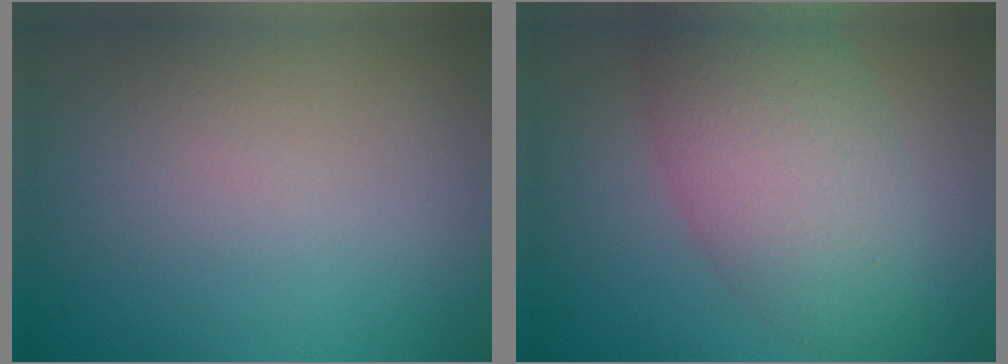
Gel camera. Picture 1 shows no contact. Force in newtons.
{"total": 7.2, "press": 7.2, "slide": 0.2}